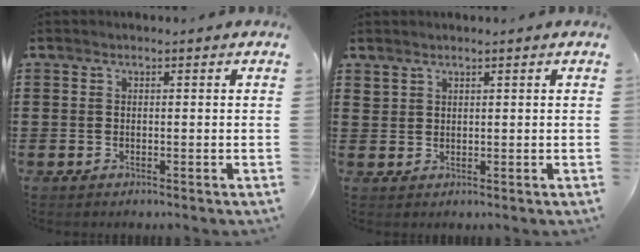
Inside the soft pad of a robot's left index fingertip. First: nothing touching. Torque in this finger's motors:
{"motor_torque": [-1.09, 1.05, -0.26, -0.08]}